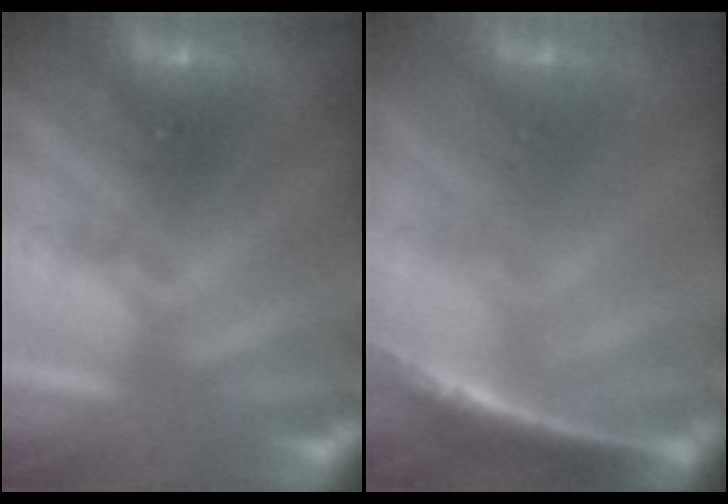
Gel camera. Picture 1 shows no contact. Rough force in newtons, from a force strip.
{"total": 1.2}